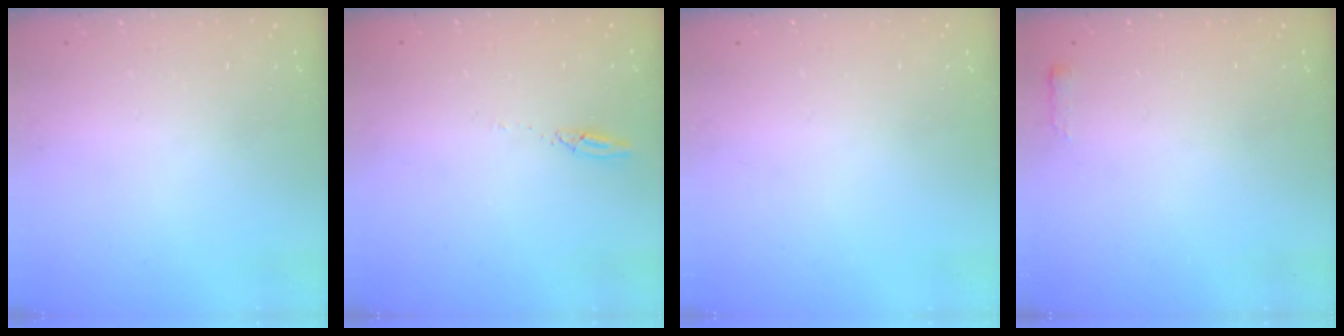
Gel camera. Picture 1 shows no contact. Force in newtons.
{"total": 2.7, "press": 2.7, "slide": 0.2}
{"total": 0.0}
{"total": 2.4, "press": 2.4, "slide": 0.4}